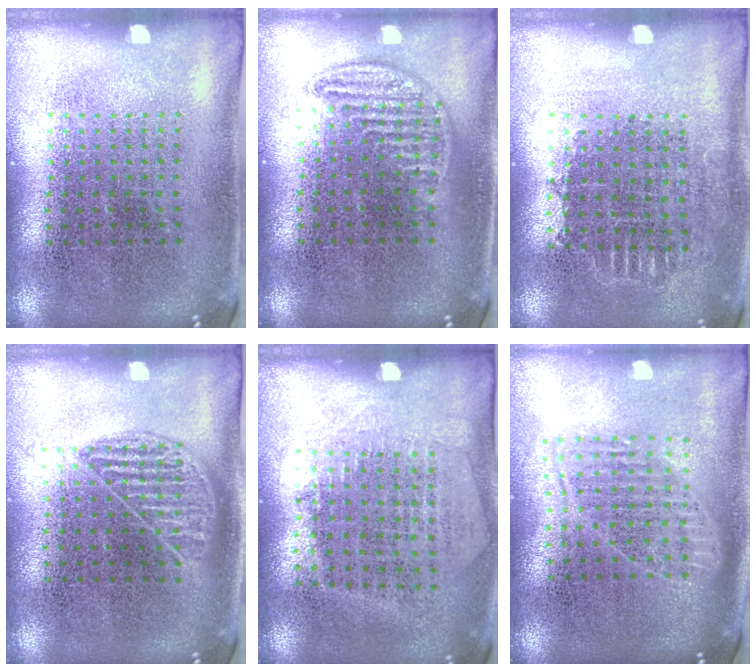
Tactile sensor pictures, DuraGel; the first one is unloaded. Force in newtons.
{"total": 0.8, "press": 0.8, "slide": 0.1}
{"total": 0.7, "press": 0.7, "slide": 0.3}
{"total": 1.0, "press": 0.8, "slide": 0.5}
{"total": 1.2, "press": 1.1, "slide": 0.5}
{"total": 1.8, "press": 1.5, "slide": 0.9}